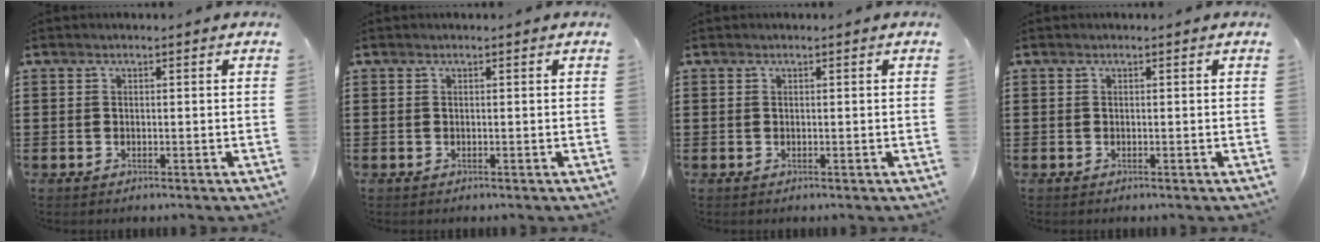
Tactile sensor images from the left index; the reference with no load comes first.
{"total": 0.0}
{"total": 0.0}
{"total": 0.0}